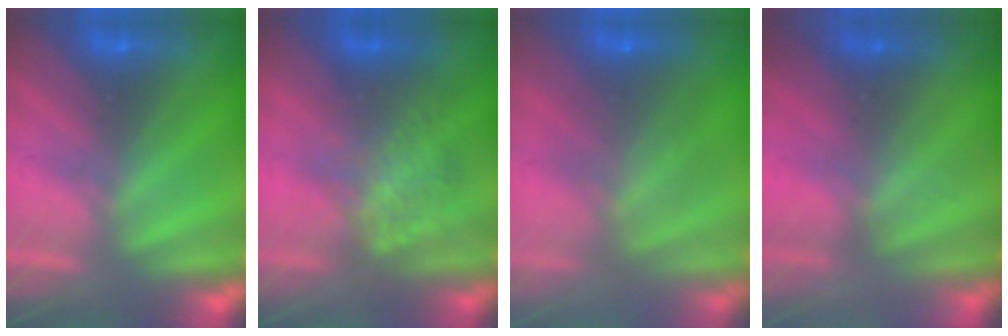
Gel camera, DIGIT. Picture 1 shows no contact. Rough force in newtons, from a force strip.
{"total": 2.3}
{"total": 5.7}
{"total": 2.3}